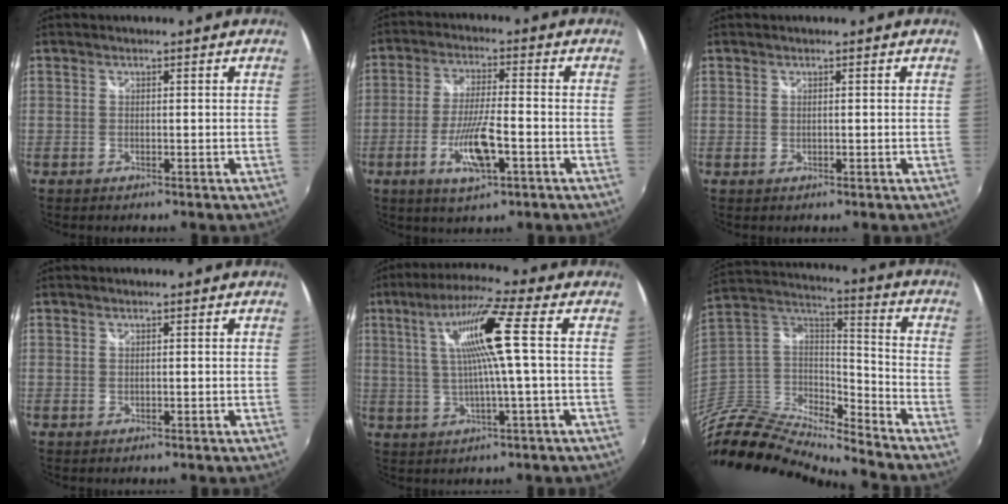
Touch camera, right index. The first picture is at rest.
{"total": 9.5, "force": [-3.7, 2.1, 8.5], "torque": [-0.170, -0.010, -0.067]}
{"total": 0.0}
{"total": 0.0}
{"total": 11.5, "force": [2.2, -0.5, 11.3], "torque": [-0.208, 0.009, 0.042]}
{"total": 18.3, "force": [-15.7, 3.7, 8.6], "torque": [-0.181, -0.011, -0.307]}